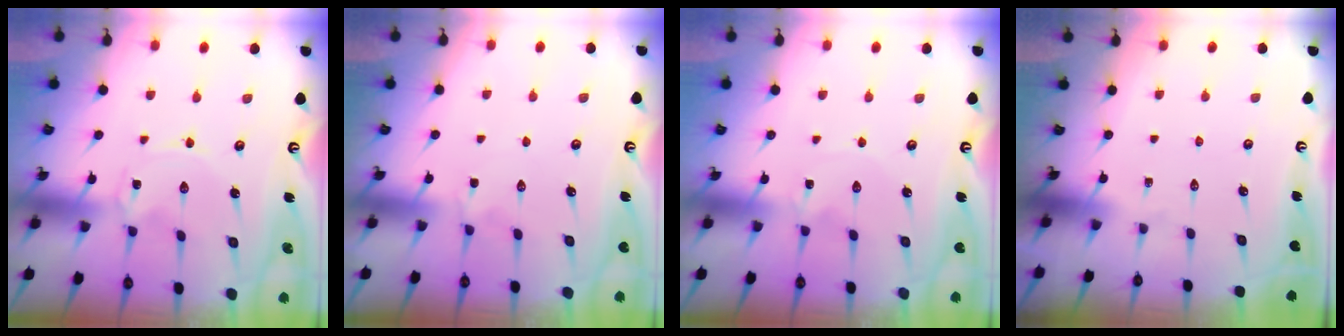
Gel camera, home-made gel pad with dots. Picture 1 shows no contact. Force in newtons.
{"total": 1.1, "press": 0.9, "slide": 0.6}
{"total": 0.0}
{"total": 0.0}